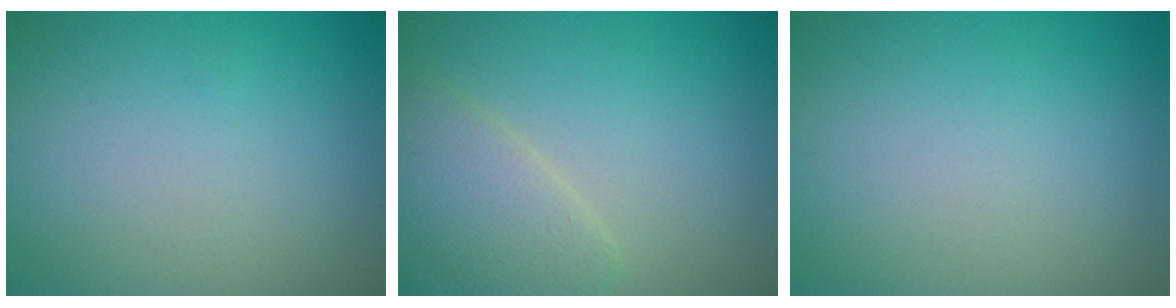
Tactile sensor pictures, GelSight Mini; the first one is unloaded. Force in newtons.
{"total": 4.0, "press": 4.0, "slide": 0.4}
{"total": 0.0}